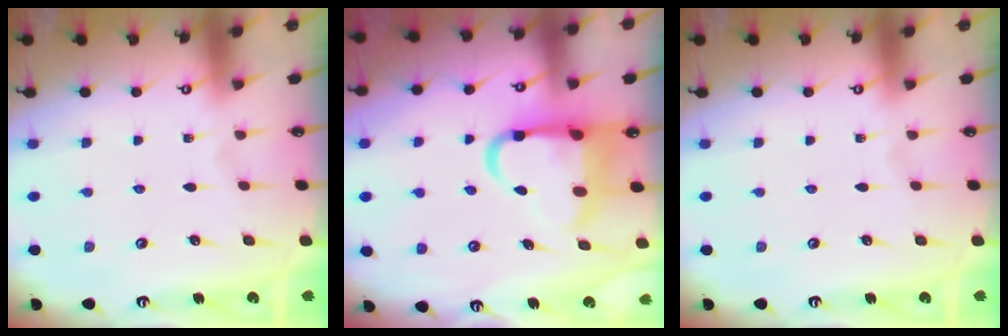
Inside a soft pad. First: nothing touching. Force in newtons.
{"total": 10.7, "press": 10.5, "slide": 2.1}
{"total": 0.0}